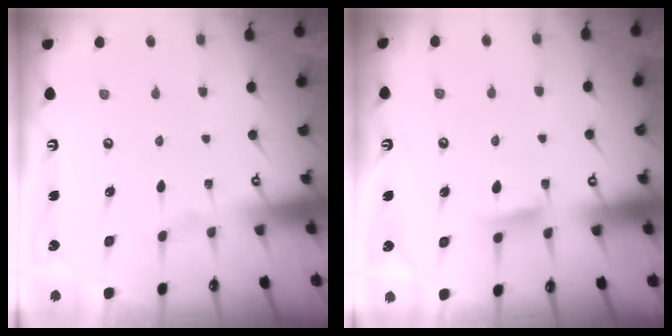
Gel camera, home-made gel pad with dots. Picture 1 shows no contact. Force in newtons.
{"total": 5.8, "press": 5.7, "slide": 0.9}